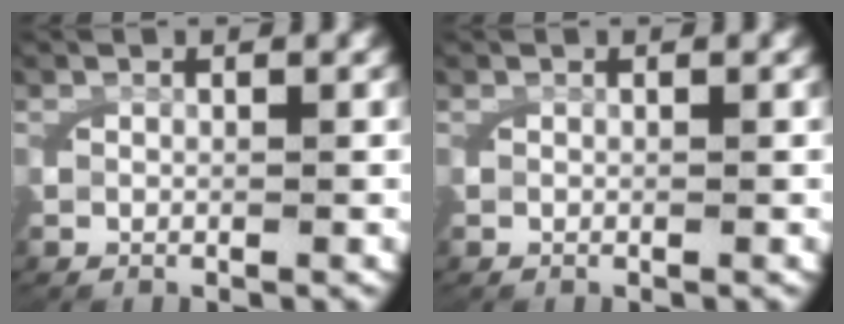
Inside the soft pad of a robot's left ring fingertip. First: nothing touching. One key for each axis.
{"total": 0.0}